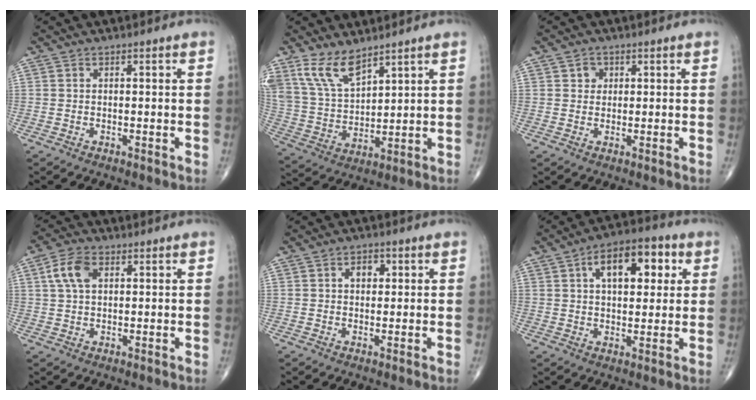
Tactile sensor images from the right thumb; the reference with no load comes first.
{"total": 10.1, "force": [7.3, 4.3, 5.5], "torque": [-0.103, -0.037, 0.165]}
{"total": 2.2, "force": [0.7, 1.9, 0.7], "torque": [0.002, -0.001, 0.007]}
{"total": 6.2, "force": [1.9, 3.8, 4.6], "torque": [-0.090, 0.008, 0.034]}
{"total": 3.2, "force": [0.8, 2.3, 2.1], "torque": [-0.017, 0.004, 0.009]}
{"total": 13.3, "force": [4.2, 7.0, 10.5], "torque": [-0.126, 0.012, 0.061]}